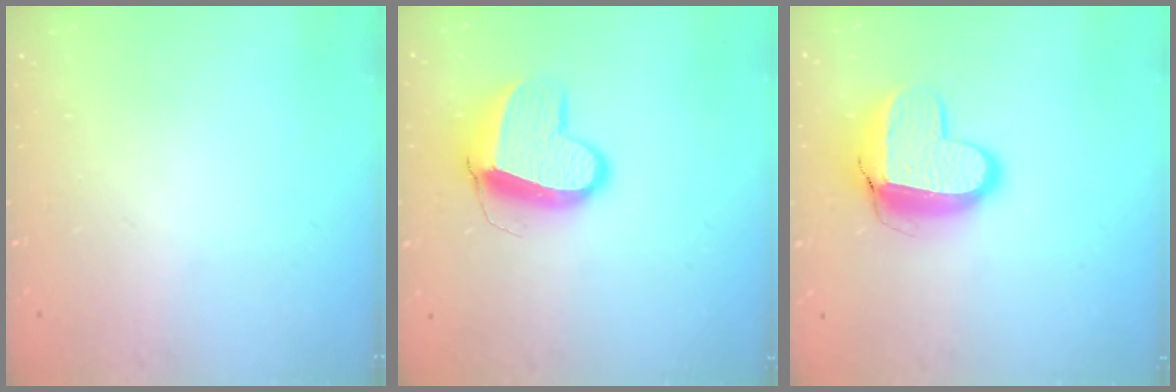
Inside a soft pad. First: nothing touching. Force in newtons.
{"total": 12.0, "press": 11.9, "slide": 1.2}
{"total": 11.8, "press": 11.8, "slide": 1.2}